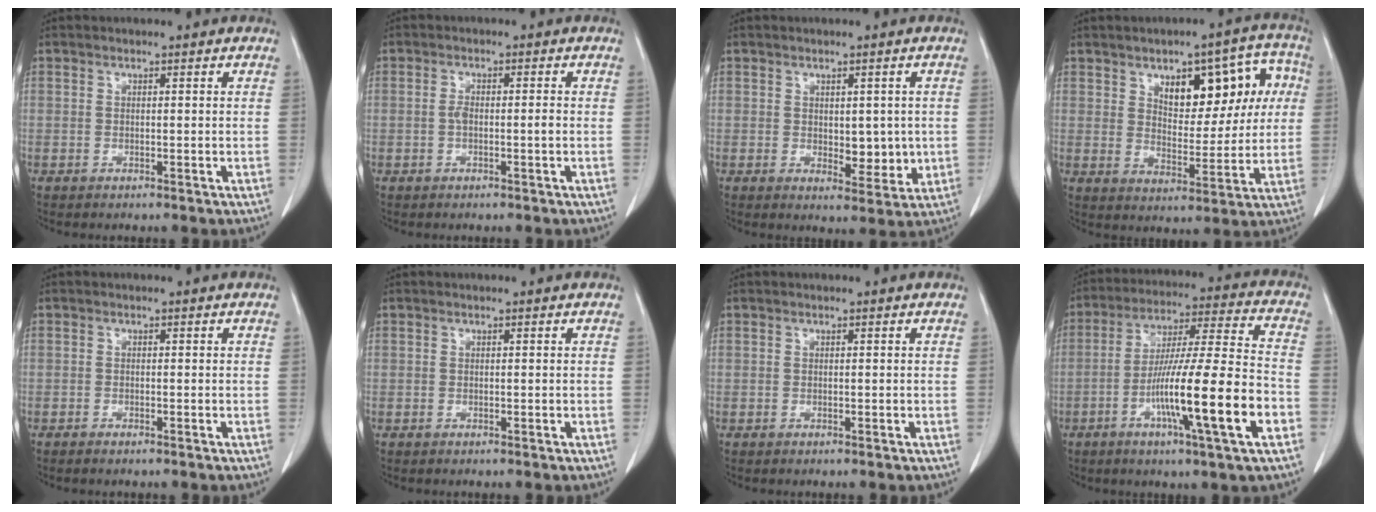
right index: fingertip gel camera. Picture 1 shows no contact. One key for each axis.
{"total": 2.4, "fx": -0.4, "fy": 0.6, "fz": 2.3, "tx": -0.047, "ty": 0.004, "tz": -0.006}
{"total": 5.1, "fx": 0.0, "fy": 2.7, "fz": 4.3, "tx": -0.052, "ty": -0.009, "tz": 0.009}
{"total": 12.6, "fx": 4.2, "fy": 6.1, "fz": 10.2, "tx": -0.121, "ty": 0.034, "tz": 0.064}
{"total": 0.9, "fx": -0.8, "fy": 0.1, "fz": 0.5, "tx": -0.013, "ty": -0.002, "tz": -0.011}
{"total": 0.0}
{"total": 0.0}
{"total": 18.0, "fx": -6.1, "fy": 0.0, "fz": 16.9, "tx": -0.286, "ty": -0.009, "tz": -0.104}